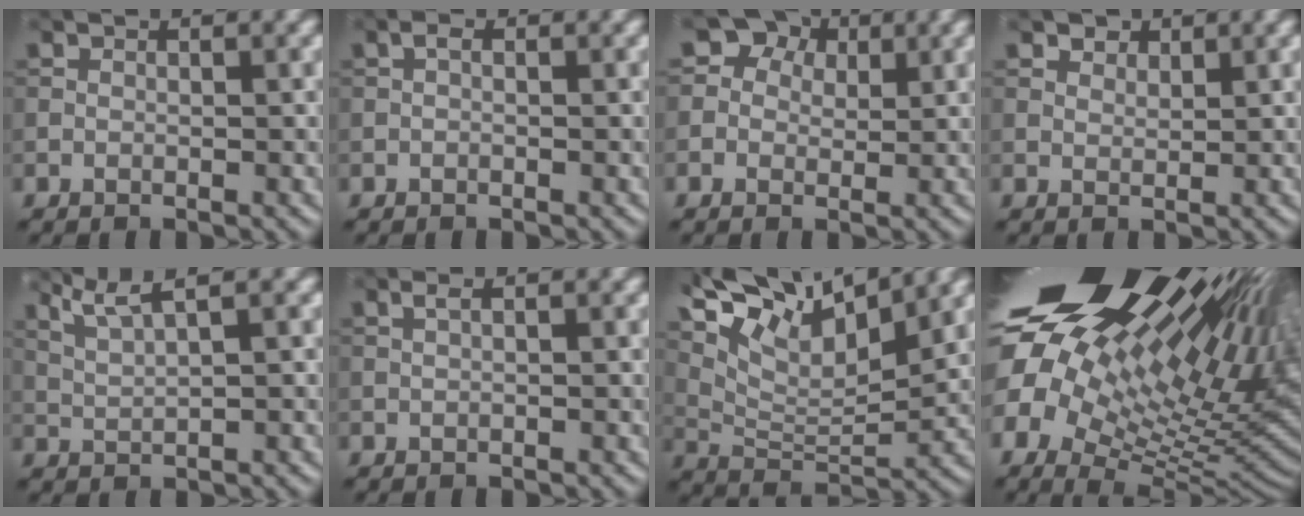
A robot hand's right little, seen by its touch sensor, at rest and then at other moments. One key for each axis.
{"total": 0.7, "fx": 0.0, "fy": 0.4, "fz": 0.6, "tx": -0.010, "ty": 0.002, "tz": -0.002}
{"total": 5.3, "fx": 2.1, "fy": 4.4, "fz": 2.2, "tx": -0.026, "ty": 0.012, "tz": 0.003}
{"total": 1.9, "fx": 1.5, "fy": 1.0, "fz": 0.6, "tx": -0.012, "ty": -0.007, "tz": 0.027}
{"total": 3.4, "fx": 2.2, "fy": 0.5, "fz": 2.5, "tx": -0.047, "ty": 0.008, "tz": 0.052}
{"total": 0.7, "fx": 0.3, "fy": 0.1, "fz": 0.6, "tx": -0.015, "ty": 0.005, "tz": 0.006}
{"total": 9.1, "fx": 6.2, "fy": 2.8, "fz": 6.0, "tx": -0.114, "ty": 0.006, "tz": 0.118}
{"total": 22.2, "fx": 9.2, "fy": 12.0, "fz": 16.2, "tx": -0.290, "ty": 0.011, "tz": 0.166}